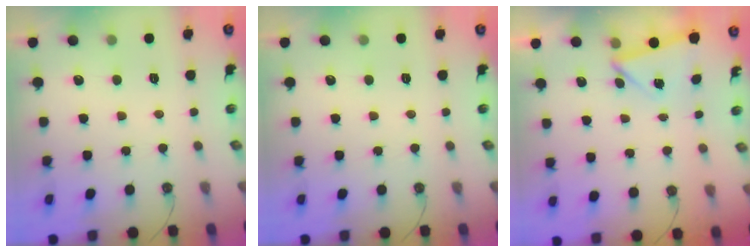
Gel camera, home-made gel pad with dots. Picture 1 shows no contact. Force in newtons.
{"total": 0.0}
{"total": 2.9, "press": 2.7, "slide": 1.2}